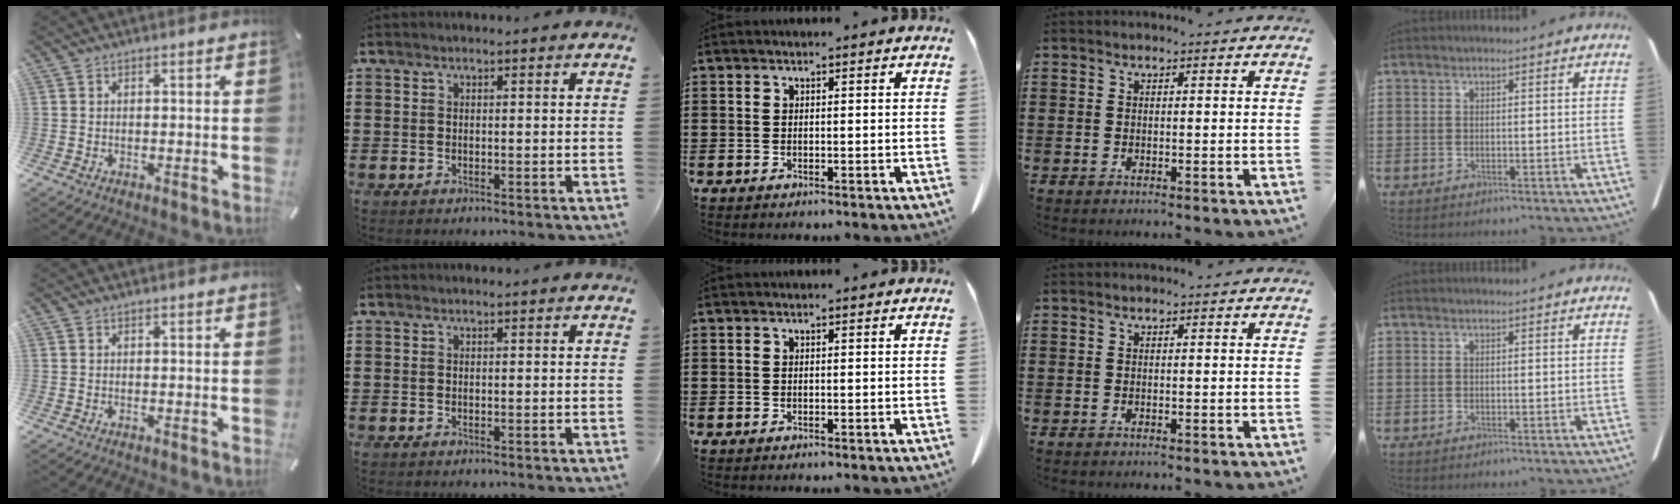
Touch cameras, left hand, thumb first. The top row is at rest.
{}